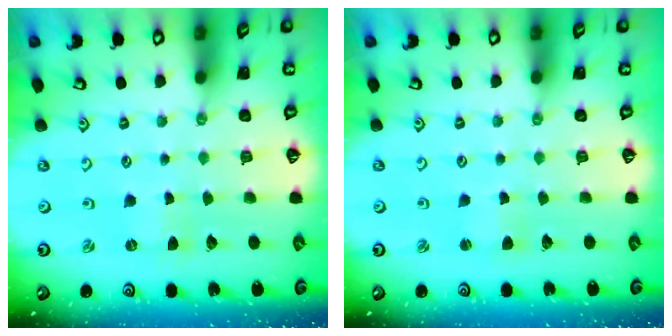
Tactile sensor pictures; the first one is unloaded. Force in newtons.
{"total": 2.9, "press": 2.8, "slide": 0.4}